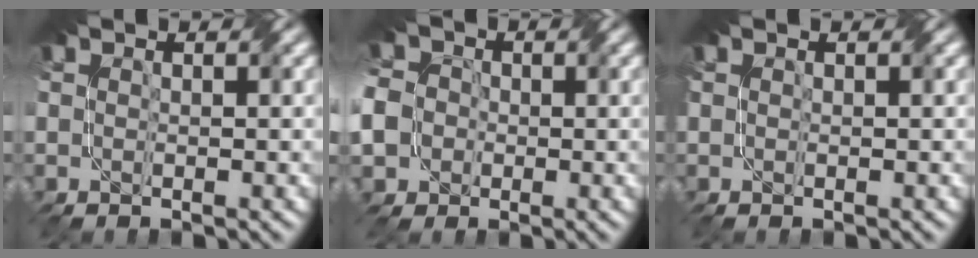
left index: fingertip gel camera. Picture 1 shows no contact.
{"total": 7.9, "force": [-1.5, 7.1, 3.0], "torque": [-0.082, 0.003, -0.056]}
{"total": 0.0}